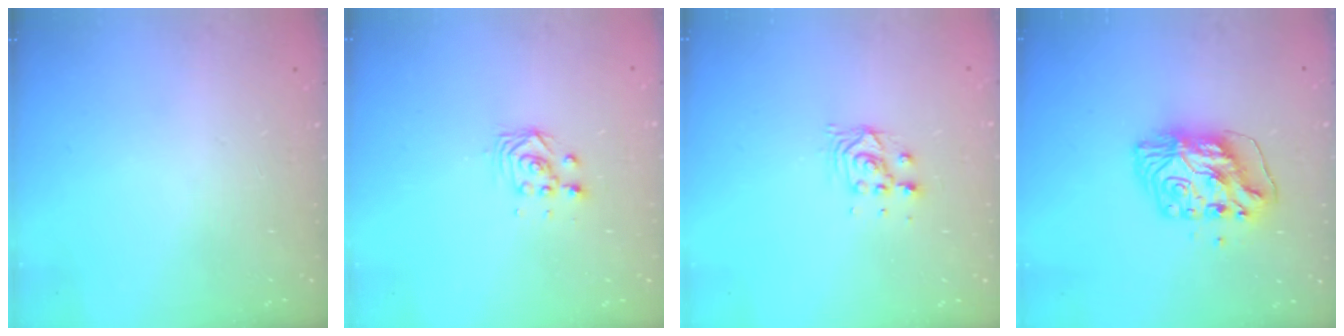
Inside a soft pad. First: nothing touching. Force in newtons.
{"total": 3.0, "press": 3.0, "slide": 0.0}
{"total": 5.5, "press": 5.5, "slide": 0.3}
{"total": 11.3, "press": 11.3, "slide": 1.1}